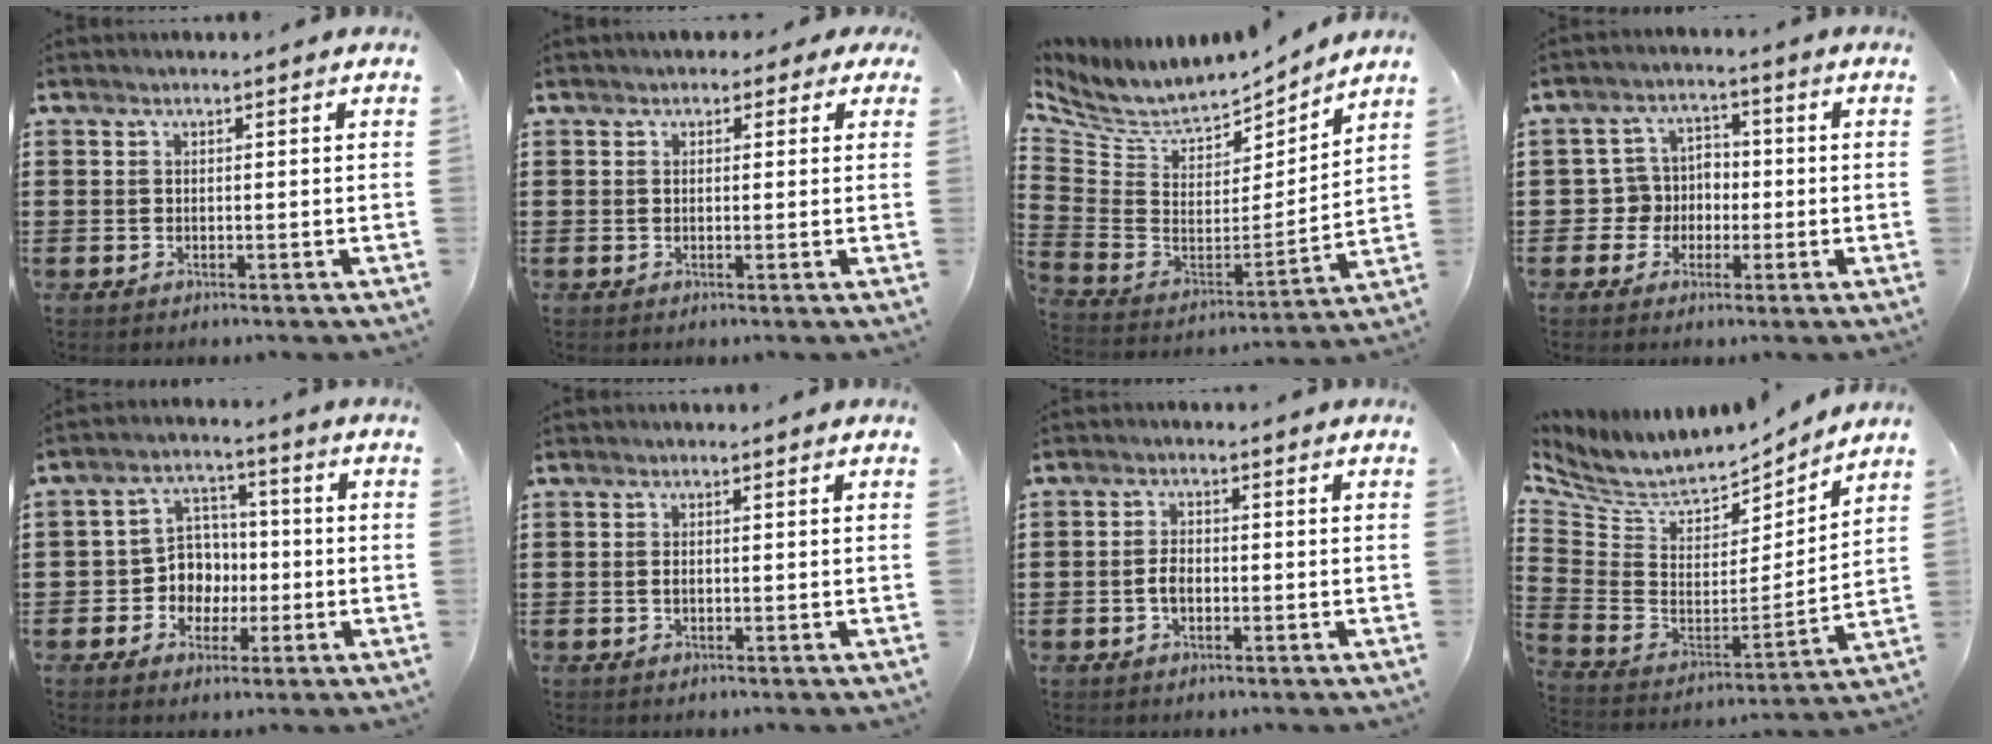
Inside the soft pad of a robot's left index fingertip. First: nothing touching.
{"total": 1.4, "force": [0.4, 1.3, 0.5], "torque": [-0.008, 0.007, 0.003]}
{"total": 6.2, "force": [5.7, 1.9, 1.8], "torque": [-0.070, -0.050, 0.096]}
{"total": 4.7, "force": [-1.1, 4.5, 1.0], "torque": [-0.039, 0.013, -0.024]}
{"total": 6.5, "force": [-0.8, 6.1, 1.9], "torque": [-0.064, 0.012, -0.017]}
{"total": 0.7, "force": [-0.1, 0.4, 0.5], "torque": [-0.013, -0.002, -0.002]}
{"total": 2.5, "force": [-0.6, 1.5, 1.9], "torque": [-0.053, -0.001, -0.016]}
{"total": 6.2, "force": [5.6, 2.0, 1.8], "torque": [-0.070, -0.049, 0.095]}